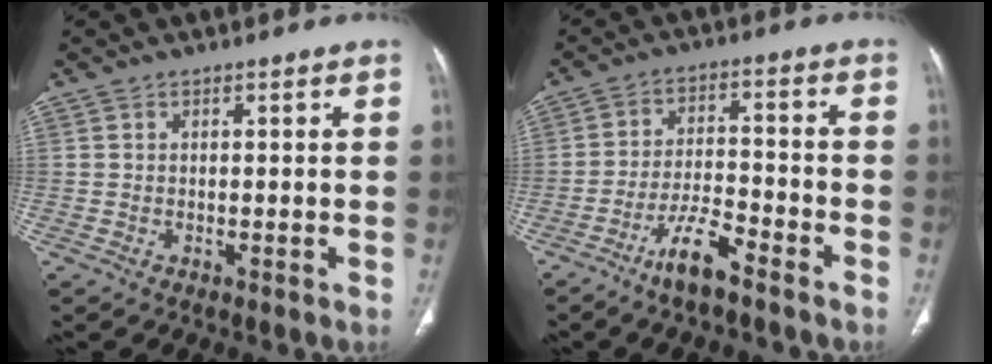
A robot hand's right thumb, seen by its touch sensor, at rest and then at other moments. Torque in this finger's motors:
{"motor_torque": [1.57, 0.54, 0.62, -1.08, 0.31]}